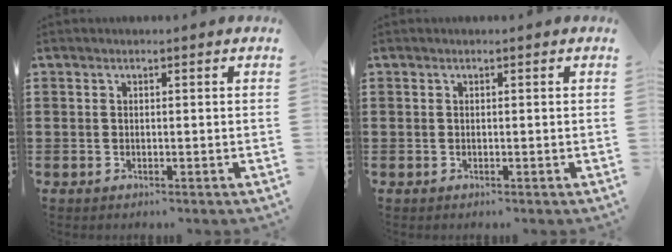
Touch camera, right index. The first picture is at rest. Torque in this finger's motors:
{"motor_torque": [0.04, 0.06, 0.00, 0.00]}